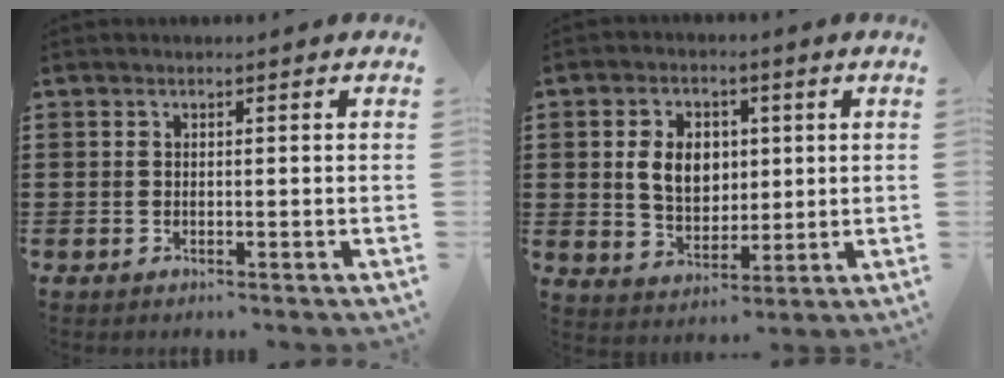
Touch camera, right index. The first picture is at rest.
{"total": 6.9, "force": [1.1, 5.1, 4.5], "torque": [-0.093, 0.009, 0.013]}